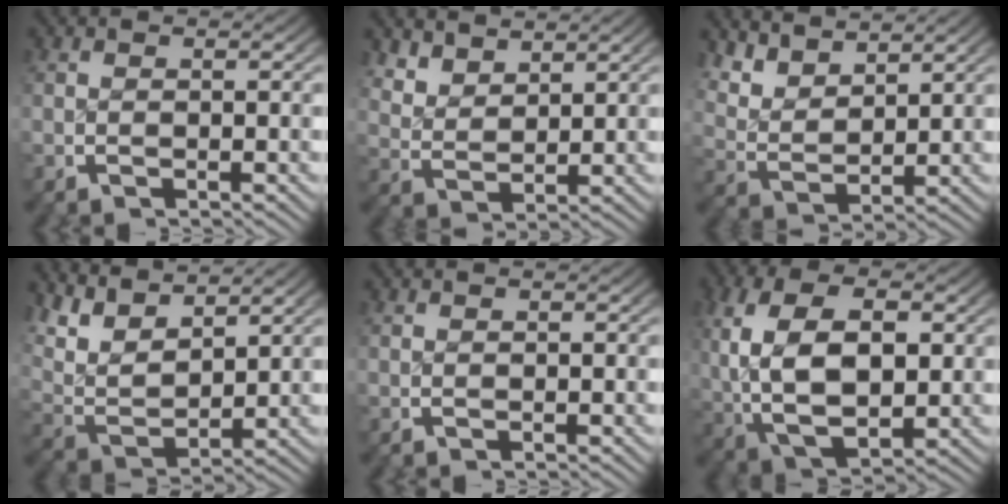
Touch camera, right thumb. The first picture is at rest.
{"total": 3.5, "force": [2.6, 1.8, 1.5], "torque": [-0.031, -0.011, 0.061]}
{"total": 5.5, "force": [2.8, 3.4, 3.2], "torque": [-0.075, -0.013, 0.064]}
{"total": 7.9, "force": [3.2, 4.9, 5.2], "torque": [-0.124, -0.012, 0.065]}
{"total": 0.0}
{"total": 11.0, "force": [-0.1, 7.3, 8.2], "torque": [-0.190, -0.034, 0.021]}